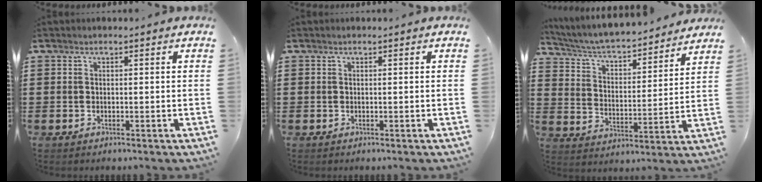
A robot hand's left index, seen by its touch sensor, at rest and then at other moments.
{"total": 0.0}
{"total": 4.3, "force": [4.1, 0.4, 1.5], "torque": [-0.049, -0.033, 0.061]}